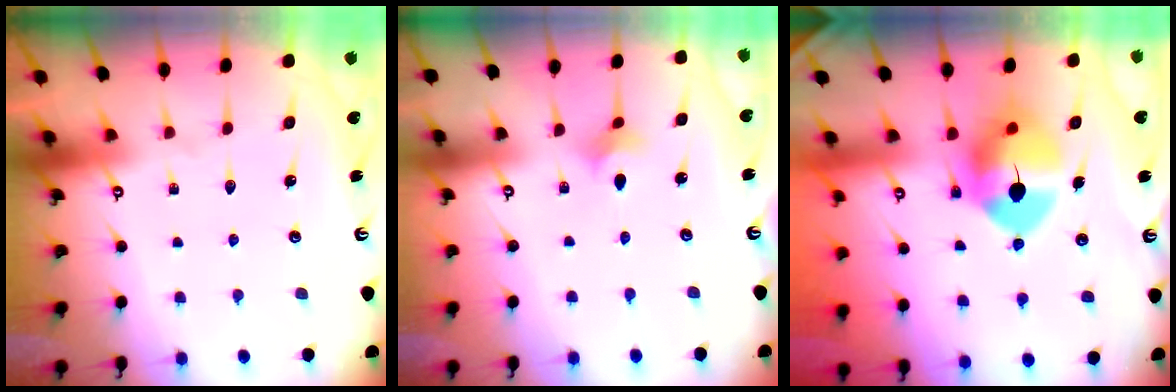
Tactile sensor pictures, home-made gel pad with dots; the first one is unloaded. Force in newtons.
{"total": 2.5, "press": 2.5, "slide": 0.4}
{"total": 10.0, "press": 9.9, "slide": 1.6}